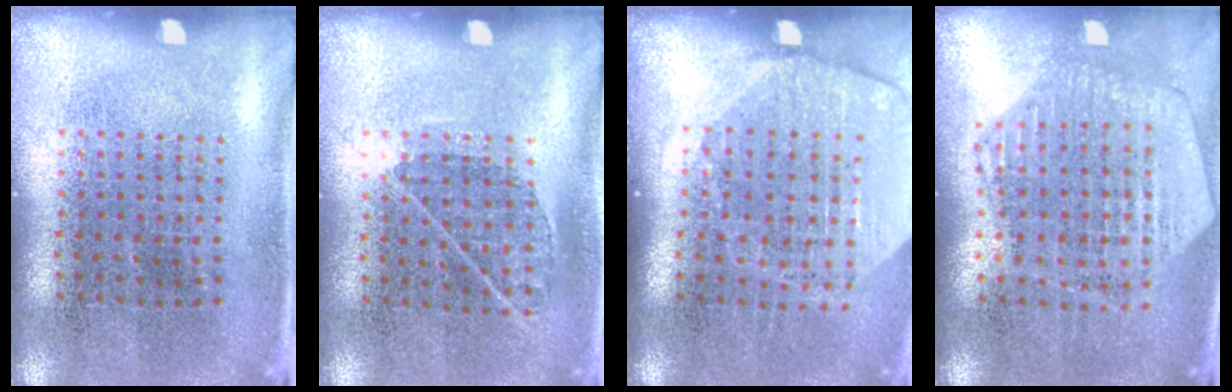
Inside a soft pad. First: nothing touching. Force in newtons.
{"total": 0.8, "press": 0.6, "slide": 0.5}
{"total": 2.1, "press": 1.8, "slide": 0.9}
{"total": 1.2, "press": 1.2, "slide": 0.2}